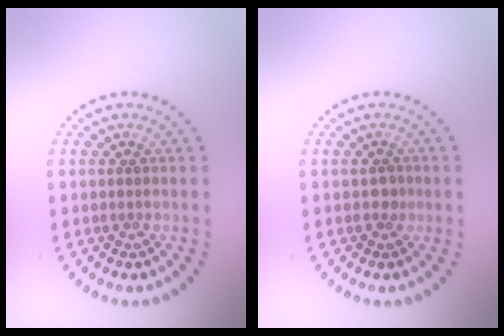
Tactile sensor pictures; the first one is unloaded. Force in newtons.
{"total": 0.8, "press": 0.8, "slide": 0.2}